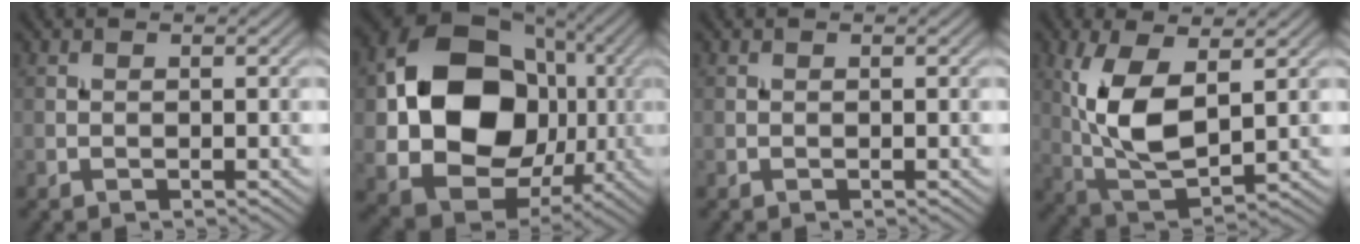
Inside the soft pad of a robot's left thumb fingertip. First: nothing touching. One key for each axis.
{"total": 17.9, "fx": 0.8, "fy": 13.9, "fz": 11.2, "tx": -0.225, "ty": -0.020, "tz": 0.028}
{"total": 0.0}
{"total": 10.3, "fx": 2.2, "fy": 4.7, "fz": 8.9, "tx": -0.204, "ty": -0.004, "tz": 0.043}